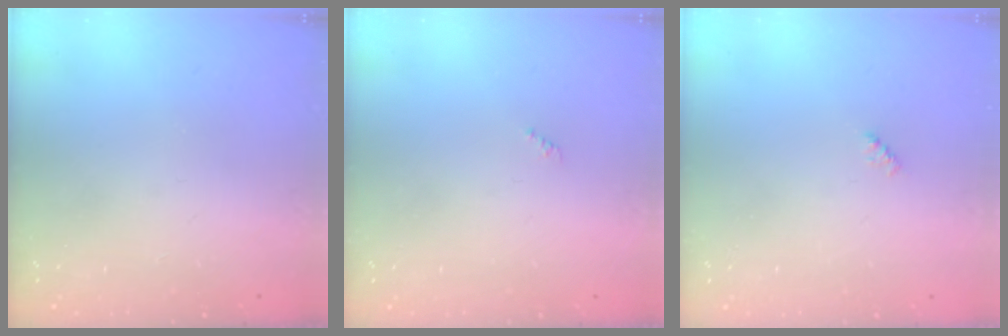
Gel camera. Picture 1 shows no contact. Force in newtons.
{"total": 0.0}
{"total": 2.4, "press": 2.4, "slide": 0.4}